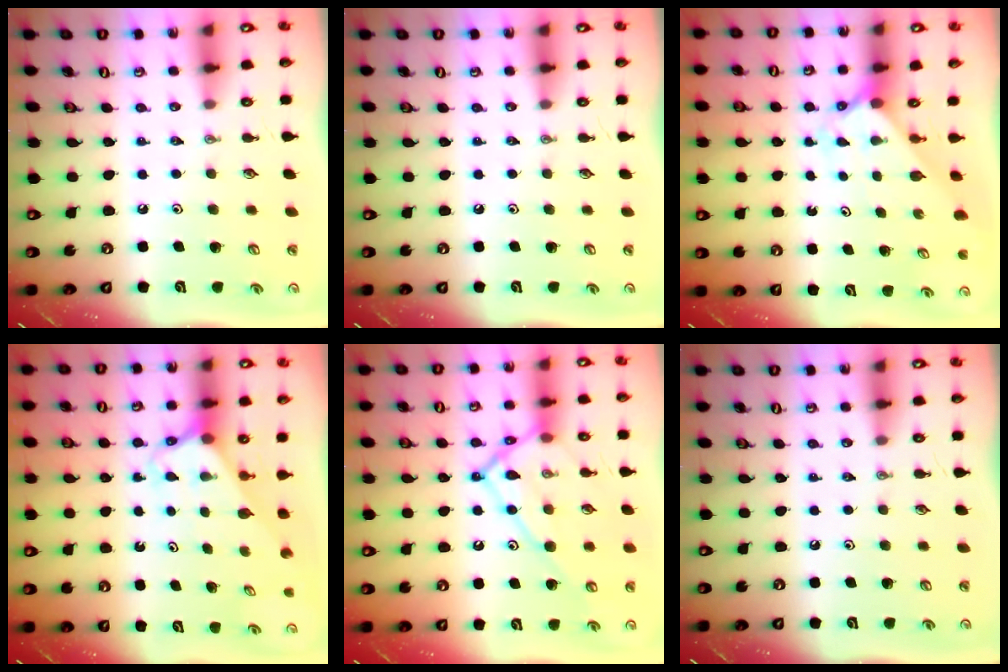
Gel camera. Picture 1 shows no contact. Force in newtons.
{"total": 0.0}
{"total": 1.9, "press": 1.9, "slide": 0.1}
{"total": 2.7, "press": 2.7, "slide": 0.1}
{"total": 15.9, "press": 15.8, "slide": 1.6}
{"total": 0.0}